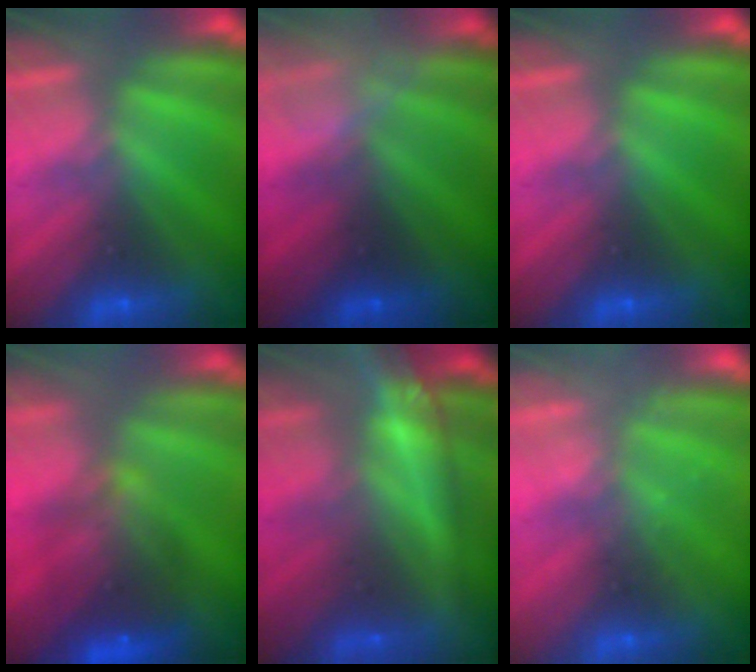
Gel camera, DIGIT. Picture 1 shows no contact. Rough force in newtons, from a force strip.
{"total": 2.4}
{"total": 0.0}
{"total": 7.6}
{"total": 8.1}
{"total": 2.2}